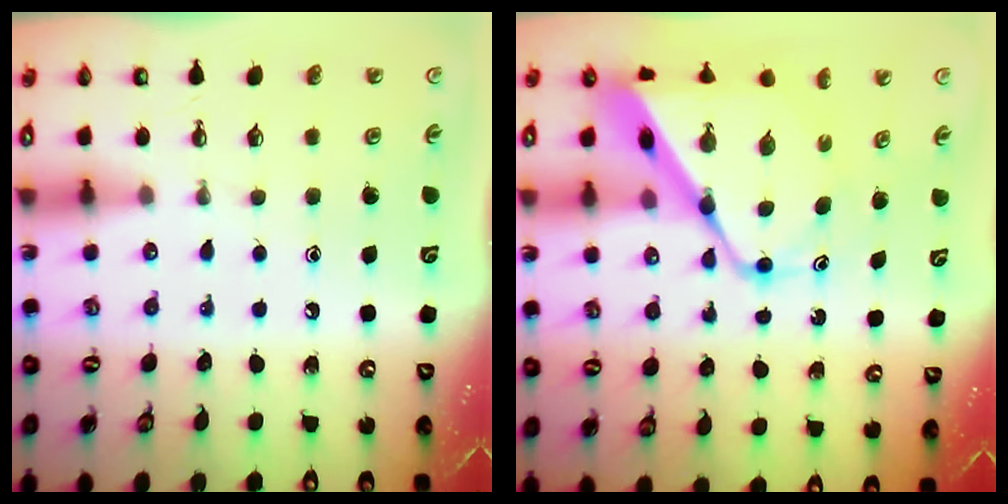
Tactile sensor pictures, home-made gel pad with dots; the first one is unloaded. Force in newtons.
{"total": 13.0, "press": 13.0, "slide": 1.2}